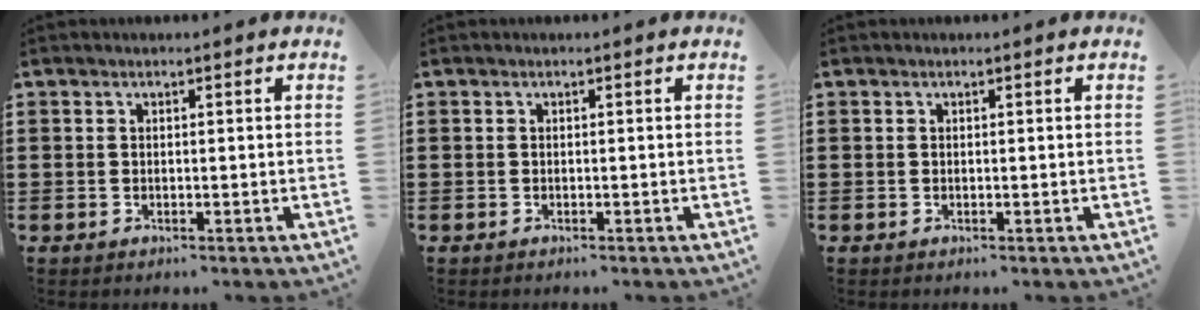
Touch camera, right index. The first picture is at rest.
{"total": 0.0}
{"total": 0.0}